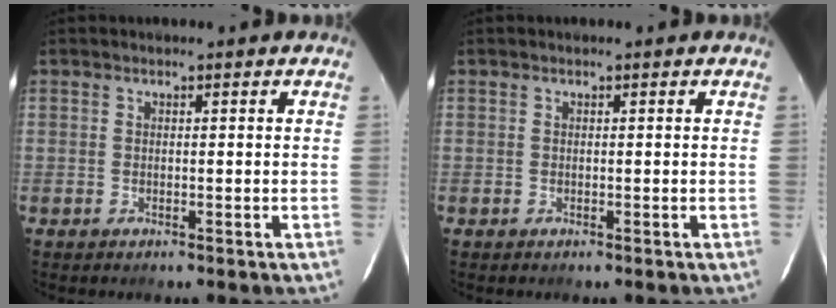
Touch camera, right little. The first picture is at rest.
{"total": 0.0}